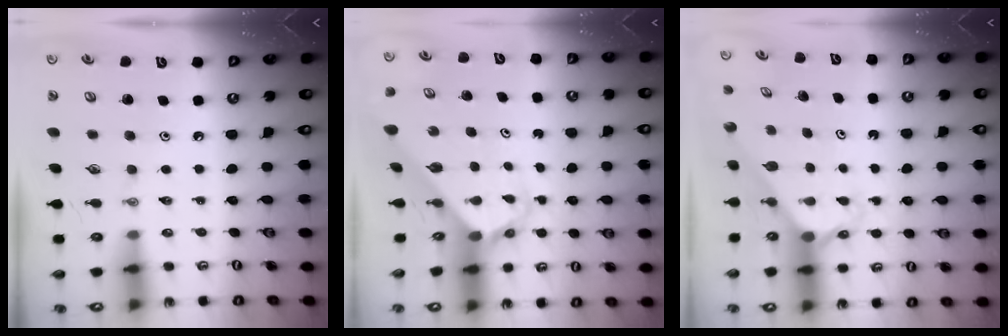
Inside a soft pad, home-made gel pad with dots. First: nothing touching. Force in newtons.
{"total": 2.6, "press": 2.6, "slide": 0.2}
{"total": 2.4, "press": 2.4, "slide": 0.2}